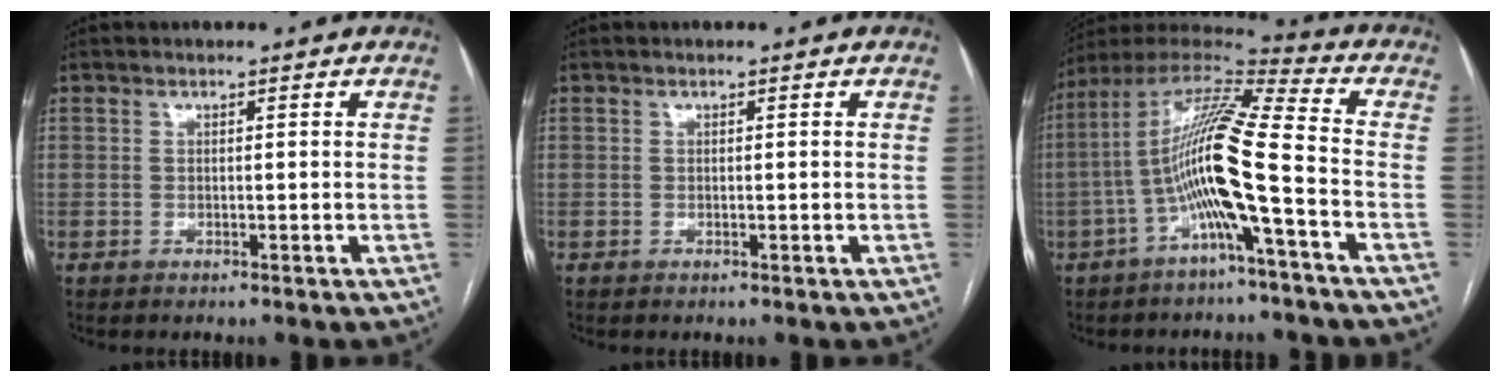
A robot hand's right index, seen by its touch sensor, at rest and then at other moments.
{"total": 0.0}
{"total": 15.1, "force": [-3.7, 0.0, 14.6], "torque": [-0.279, 0.020, -0.080]}